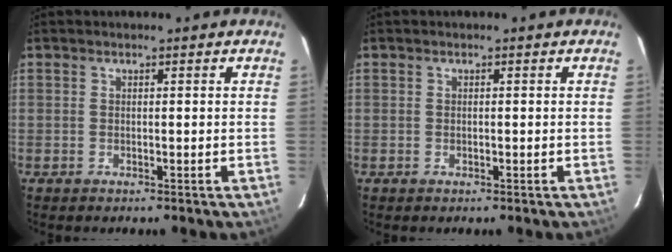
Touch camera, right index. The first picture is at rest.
{"total": 0.0}